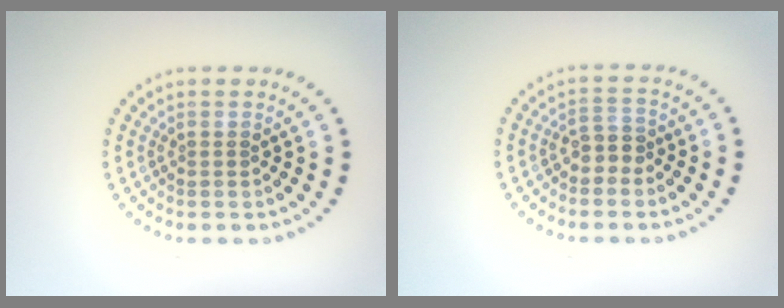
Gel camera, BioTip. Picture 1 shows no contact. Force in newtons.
{"total": 1.9, "press": 1.6, "slide": 0.9}